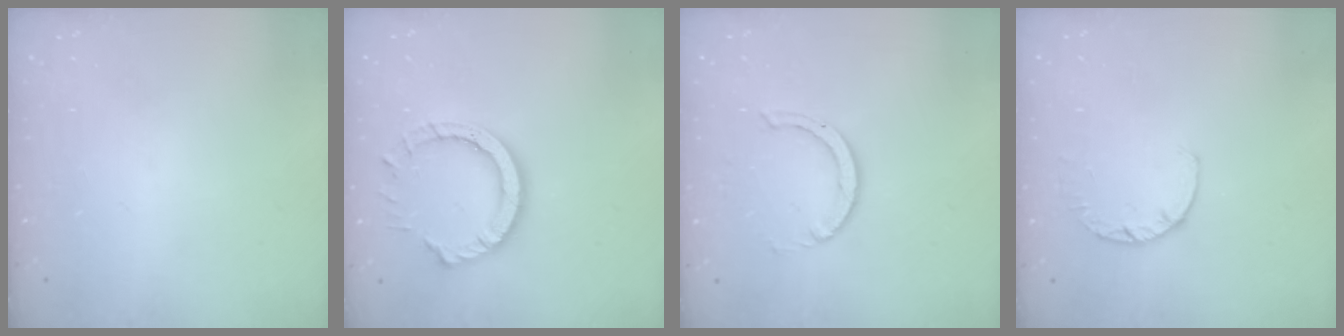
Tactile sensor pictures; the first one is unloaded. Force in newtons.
{"total": 10.6, "press": 10.6, "slide": 0.9}
{"total": 2.8, "press": 2.8, "slide": 0.2}
{"total": 3.0, "press": 2.9, "slide": 0.4}